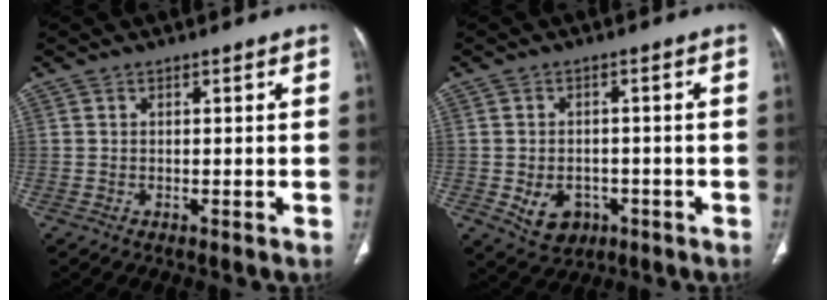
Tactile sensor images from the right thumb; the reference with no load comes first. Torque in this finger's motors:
{"motor_torque": [-0.31, 0.36, 0.17, 0.33, 0.14]}